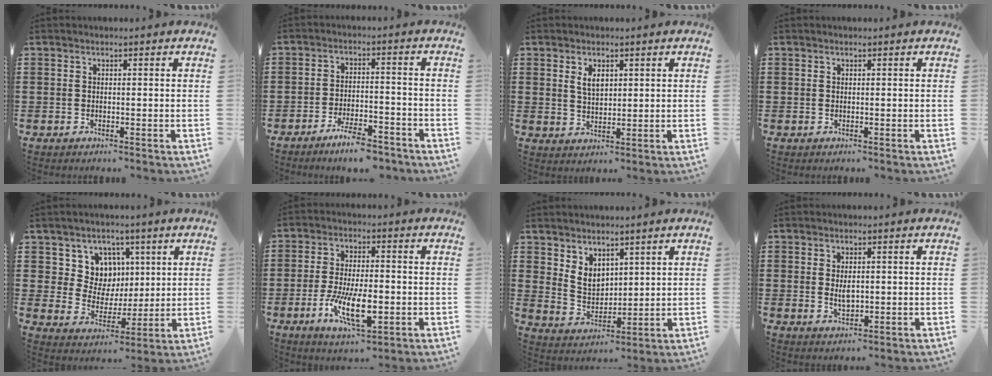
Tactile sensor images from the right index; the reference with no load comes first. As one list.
[{"total": 5.7, "force": [-5.0, 0.8, 2.8], "torque": [-0.049, 0.000, -0.092]}, {"total": 3.1, "force": [1.5, 1.6, 2.2], "torque": [-0.048, 0.005, 0.027]}, {"total": 0.0}, {"total": 7.7, "force": [3.0, 7.0, 1.4], "torque": [-0.064, -0.011, 0.057]}, {"total": 10.0, "force": [-3.0, 3.8, 8.8], "torque": [-0.183, -0.015, -0.050]}, {"total": 5.1, "force": [3.2, 3.4, 2.0], "torque": [-0.054, -0.001, 0.061]}, {"total": 2.8, "force": [0.2, 1.3, 2.5], "torque": [-0.043, -0.002, 0.002]}]